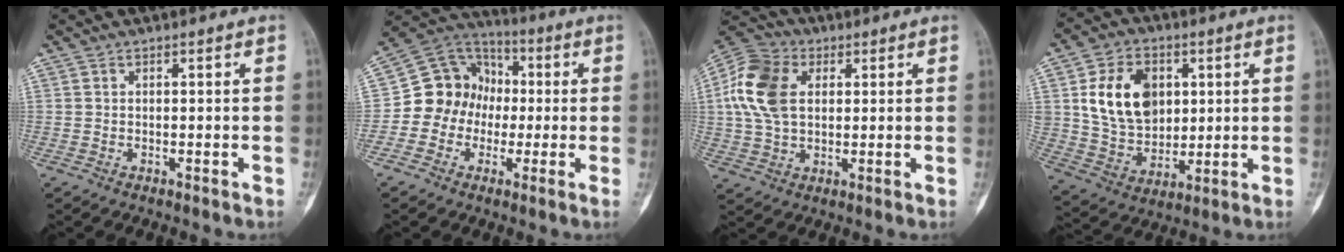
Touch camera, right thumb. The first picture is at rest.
{"total": 12.3, "force": [-1.1, 11.1, 5.1], "torque": [-0.046, 0.038, -0.034]}
{"total": 13.3, "force": [2.7, 9.0, 9.4], "torque": [-0.185, 0.013, 0.044]}
{"total": 15.5, "force": [3.8, 11.3, 9.9], "torque": [-0.137, -0.011, 0.077]}